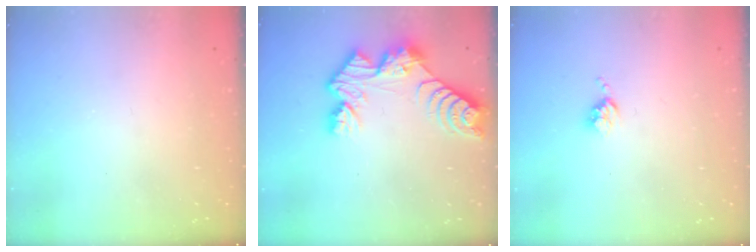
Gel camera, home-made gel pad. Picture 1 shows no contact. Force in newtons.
{"total": 10.3, "press": 10.3, "slide": 1.0}
{"total": 3.6, "press": 3.6, "slide": 0.4}